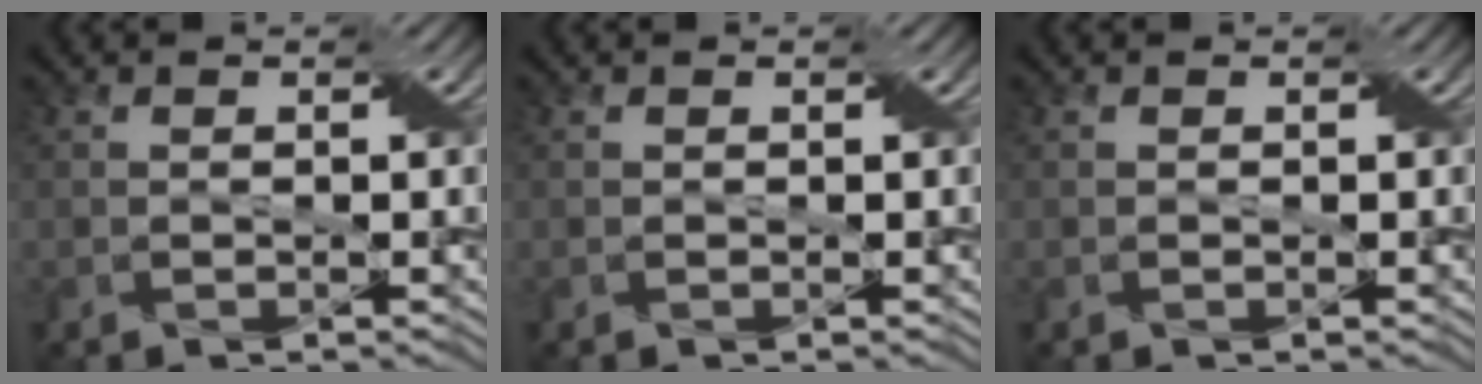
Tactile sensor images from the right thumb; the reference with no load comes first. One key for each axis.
{"total": 0.0}
{"total": 0.0}